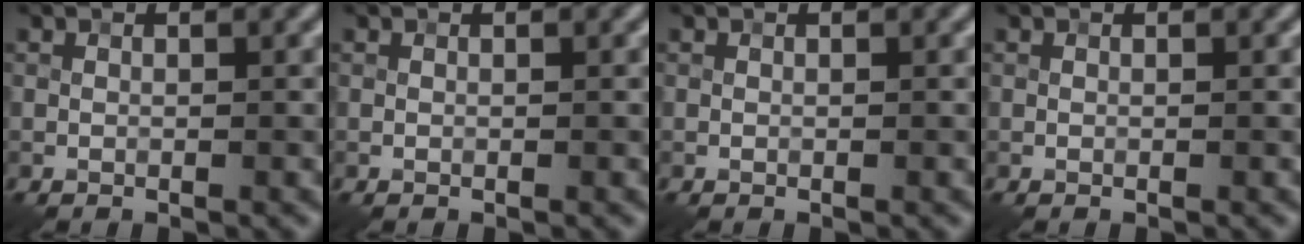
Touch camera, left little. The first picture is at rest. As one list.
[{"total": 0.0}, {"total": 0.0}, {"total": 0.0}]